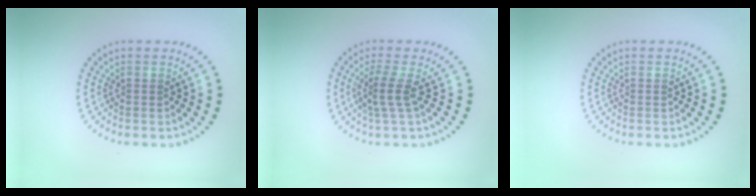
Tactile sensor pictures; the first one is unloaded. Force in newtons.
{"total": 2.3, "press": 1.6, "slide": 1.7}
{"total": 0.0}